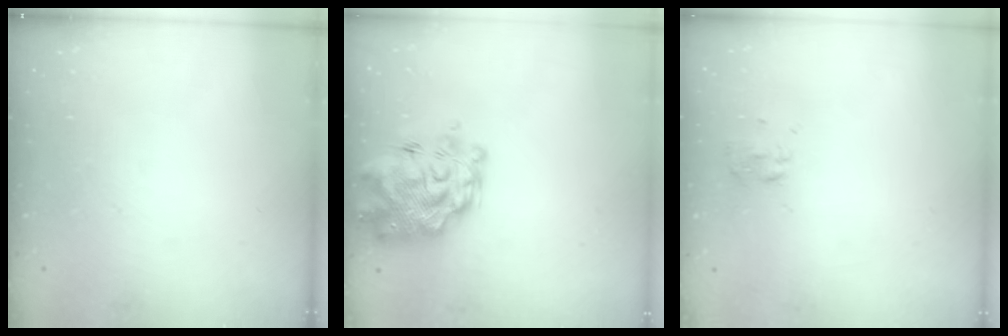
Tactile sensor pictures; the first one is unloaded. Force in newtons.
{"total": 10.5, "press": 10.0, "slide": 3.4}
{"total": 2.7, "press": 2.5, "slide": 0.8}